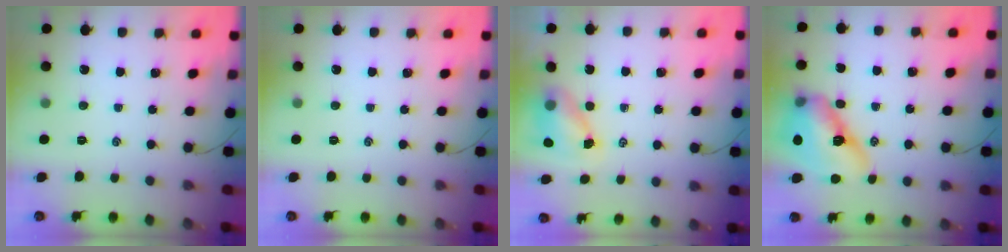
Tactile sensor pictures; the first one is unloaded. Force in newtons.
{"total": 0.0}
{"total": 5.6, "press": 5.5, "slide": 0.7}
{"total": 15.6, "press": 14.9, "slide": 4.4}